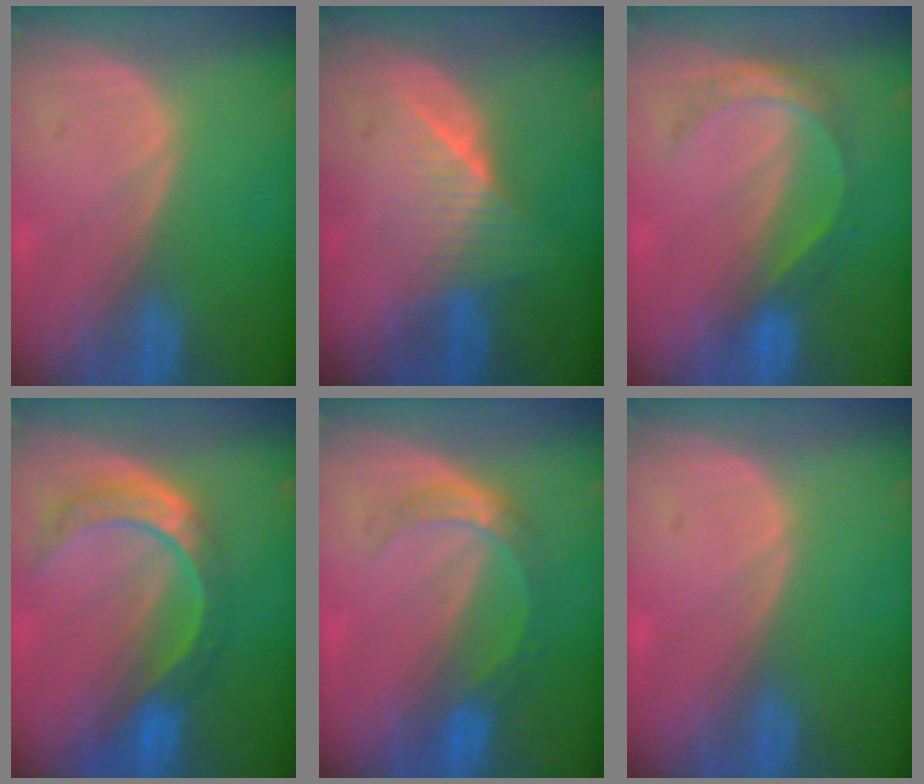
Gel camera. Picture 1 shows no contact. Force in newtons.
{"total": 6.2, "press": 5.8, "slide": 2.1}
{"total": 5.6, "press": 4.8, "slide": 2.8}
{"total": 8.7, "press": 7.3, "slide": 4.7}
{"total": 5.2, "press": 4.7, "slide": 2.3}
{"total": 0.5, "press": 0.1, "slide": 0.5}